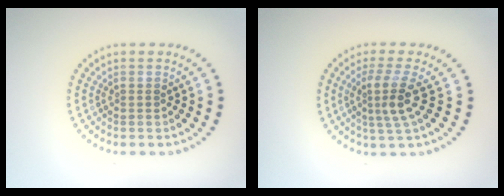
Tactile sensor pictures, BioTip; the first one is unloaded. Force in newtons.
{"total": 3.1, "press": 2.3, "slide": 2.1}